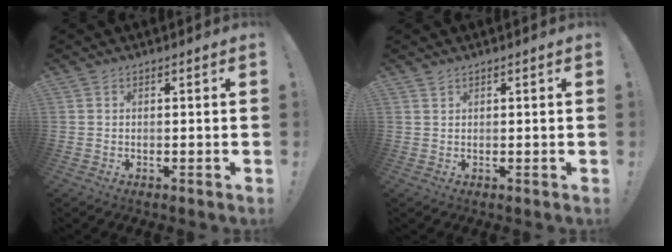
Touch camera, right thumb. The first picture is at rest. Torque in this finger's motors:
{"motor_torque": [-0.12, 0.07, -0.09, 0.23, 0.00]}